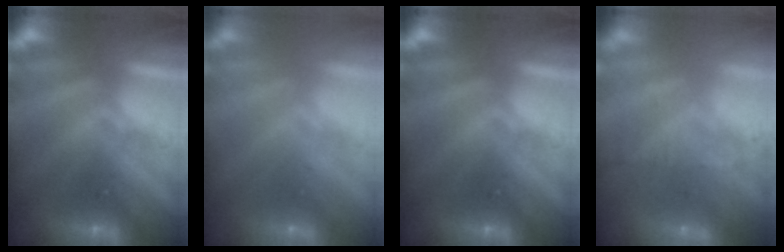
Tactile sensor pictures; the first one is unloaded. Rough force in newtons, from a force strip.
{"total": 2.8}
{"total": 0.0}
{"total": 7.1}